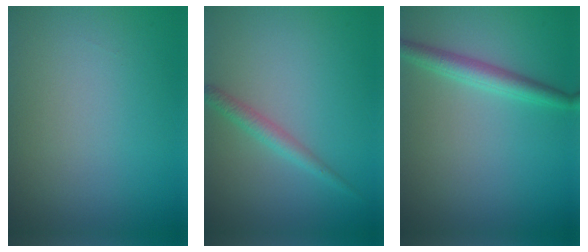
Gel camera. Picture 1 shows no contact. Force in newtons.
{"total": 1.6, "press": 1.6, "slide": 0.0}
{"total": 2.5, "press": 2.5, "slide": 0.1}